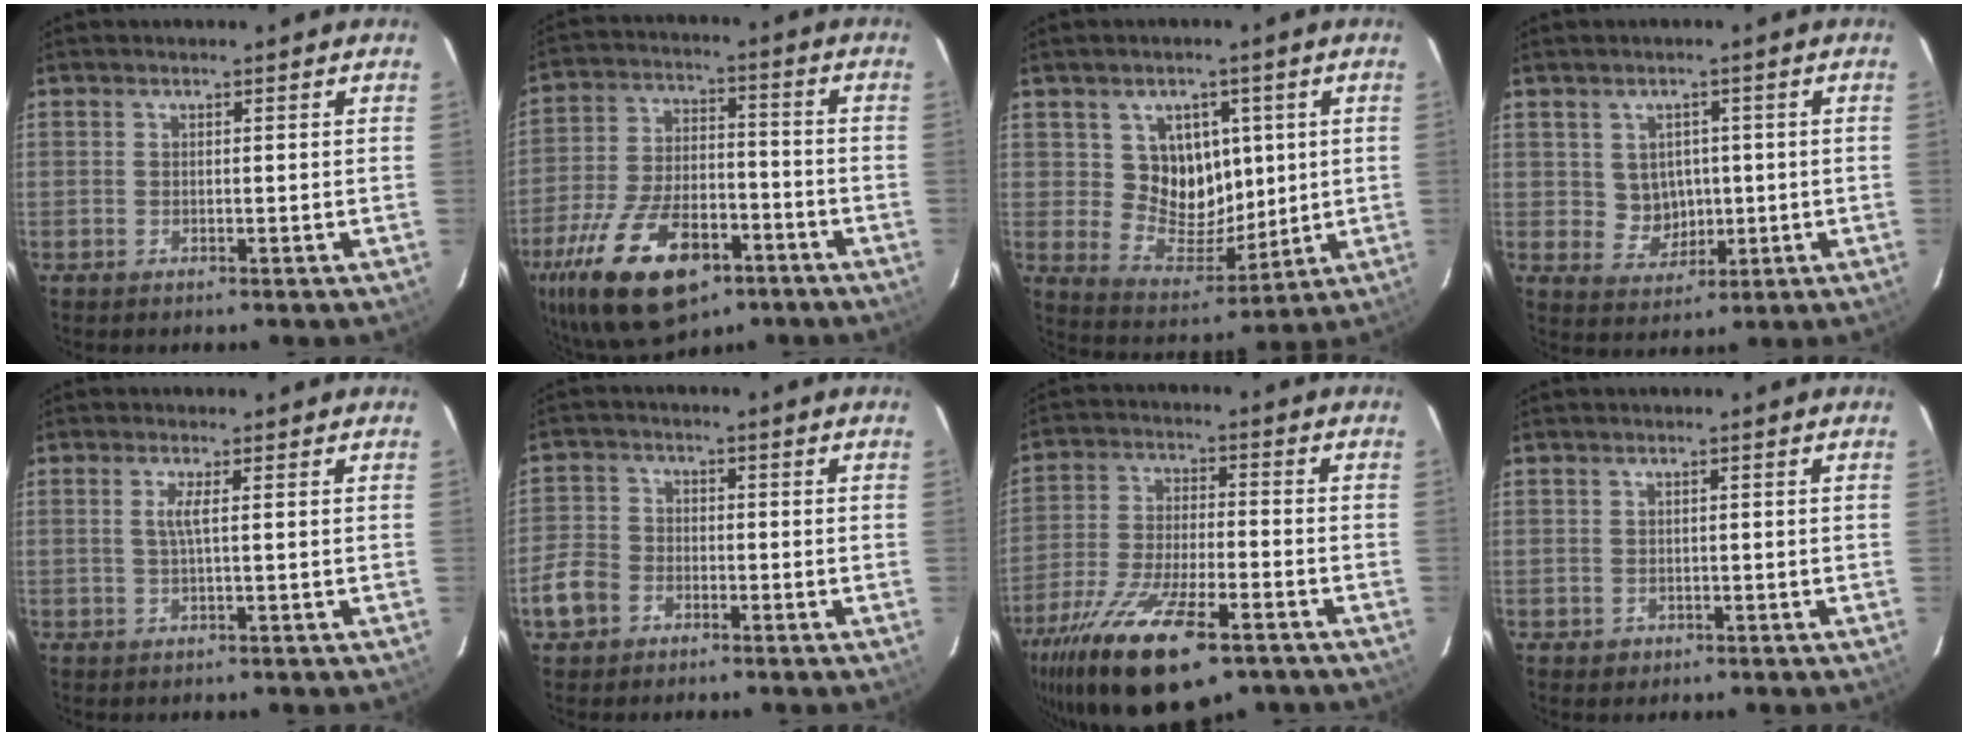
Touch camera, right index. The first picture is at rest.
{"total": 22.2, "force": [-12.4, 11.2, 14.7], "torque": [-0.308, -0.020, -0.200]}
{"total": 10.4, "force": [2.6, 9.0, 4.6], "torque": [-0.084, 0.000, 0.062]}
{"total": 5.9, "force": [0.4, 5.6, 1.8], "torque": [-0.039, 0.007, 0.023]}
{"total": 2.0, "force": [0.2, -0.4, 1.9], "torque": [-0.034, 0.001, 0.003]}
{"total": 6.7, "force": [-3.3, 5.3, 2.5], "torque": [-0.056, 0.015, -0.065]}
{"total": 20.4, "force": [-13.2, 6.7, 14.1], "torque": [-0.277, -0.052, -0.224]}
{"total": 1.9, "force": [-0.5, 1.8, 0.3], "torque": [-0.003, 0.002, -0.002]}